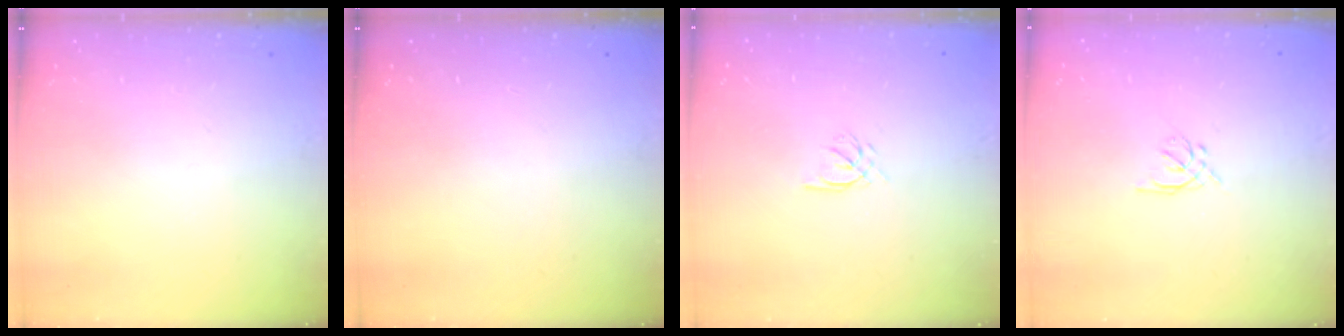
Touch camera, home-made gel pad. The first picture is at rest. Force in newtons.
{"total": 0.0}
{"total": 2.1, "press": 2.1, "slide": 0.1}
{"total": 1.7, "press": 1.6, "slide": 0.5}